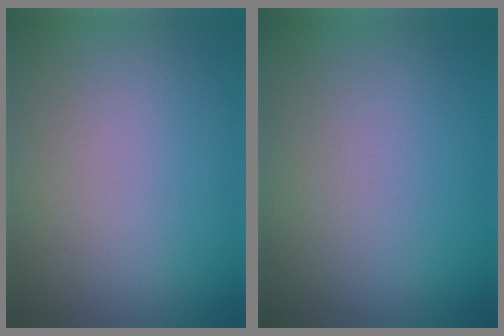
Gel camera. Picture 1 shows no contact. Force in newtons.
{"total": 0.0}